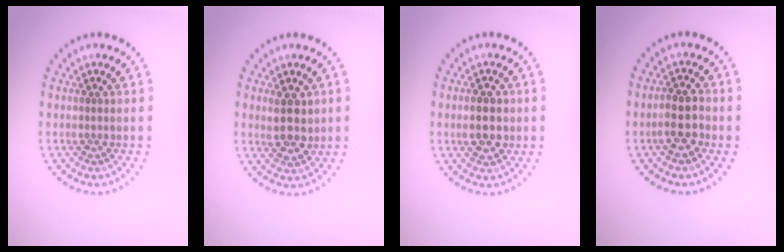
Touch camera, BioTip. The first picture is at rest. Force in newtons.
{"total": 2.9, "press": 2.7, "slide": 0.8}
{"total": 3.7, "press": 3.7, "slide": 0.2}
{"total": 2.9, "press": 2.8, "slide": 0.7}